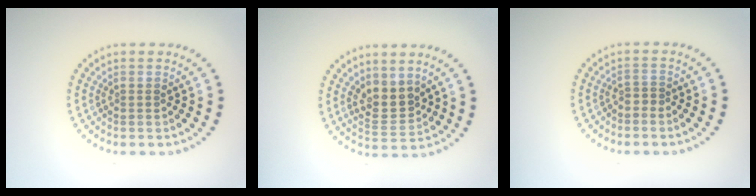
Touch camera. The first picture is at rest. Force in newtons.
{"total": 2.9, "press": 2.6, "slide": 1.3}
{"total": 0.6, "press": 0.3, "slide": 0.5}